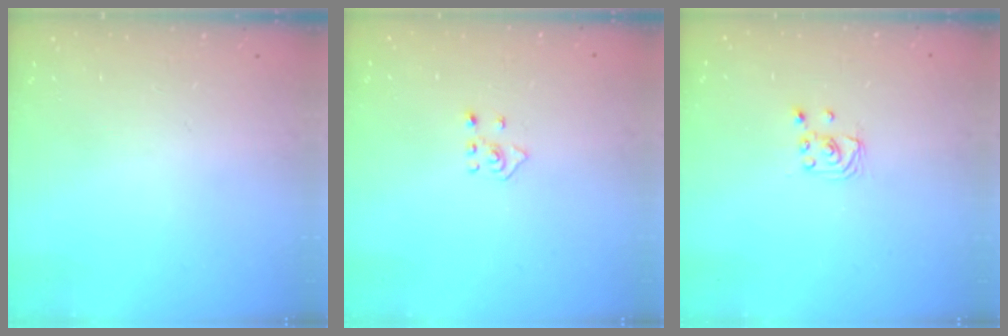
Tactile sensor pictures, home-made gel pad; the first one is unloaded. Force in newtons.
{"total": 4.2, "press": 4.1, "slide": 0.7}
{"total": 2.0, "press": 2.0, "slide": 0.2}